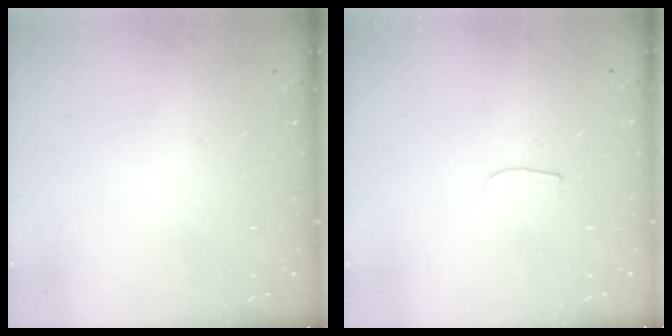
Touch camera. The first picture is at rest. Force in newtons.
{"total": 3.0, "press": 3.0, "slide": 0.4}